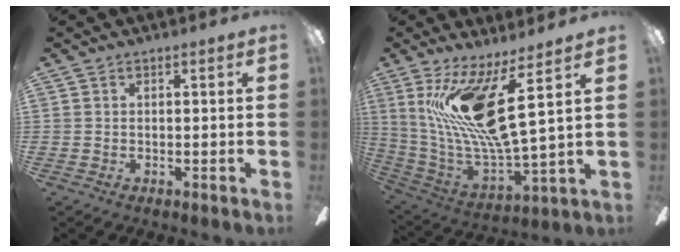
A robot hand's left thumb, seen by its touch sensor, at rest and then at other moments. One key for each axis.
{"total": 20.5, "fx": 7.4, "fy": 5.2, "fz": 18.4, "tx": -0.374, "ty": -0.025, "tz": 0.110}